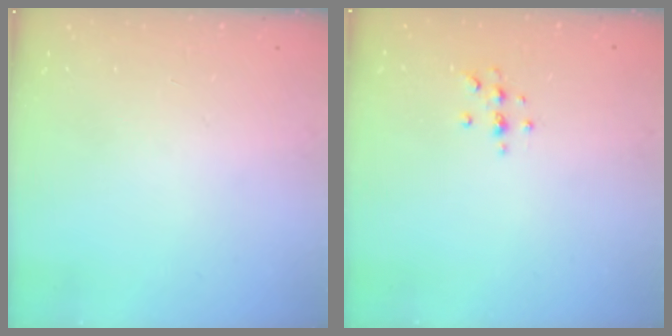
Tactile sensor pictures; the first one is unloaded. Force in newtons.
{"total": 3.7, "press": 3.7, "slide": 0.5}